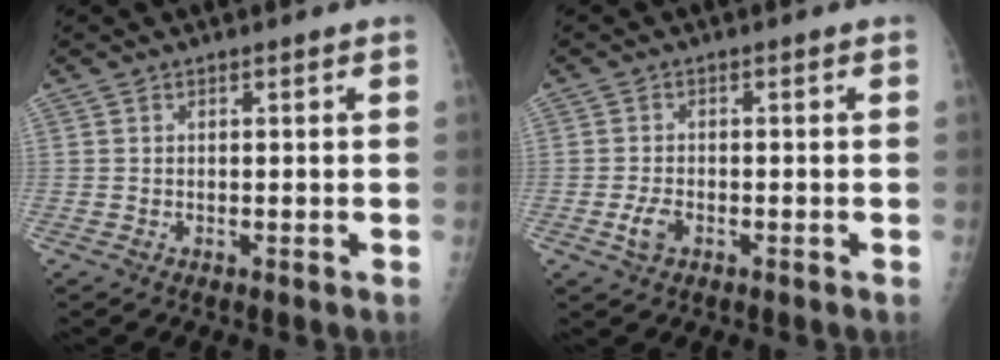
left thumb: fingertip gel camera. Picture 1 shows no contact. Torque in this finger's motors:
{"motor_torque": [-0.19, 0.21, 0.04, -0.01, 0.02]}